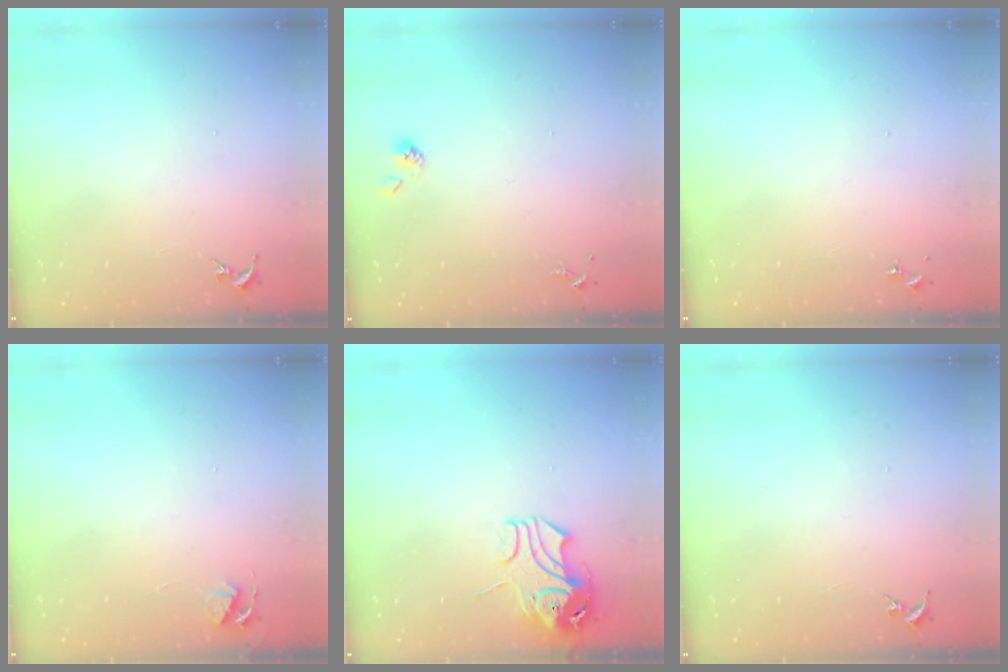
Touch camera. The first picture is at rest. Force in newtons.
{"total": 3.8, "press": 3.7, "slide": 0.8}
{"total": 0.0}
{"total": 3.9, "press": 3.8, "slide": 0.5}
{"total": 9.5, "press": 9.4, "slide": 1.2}
{"total": 0.0}